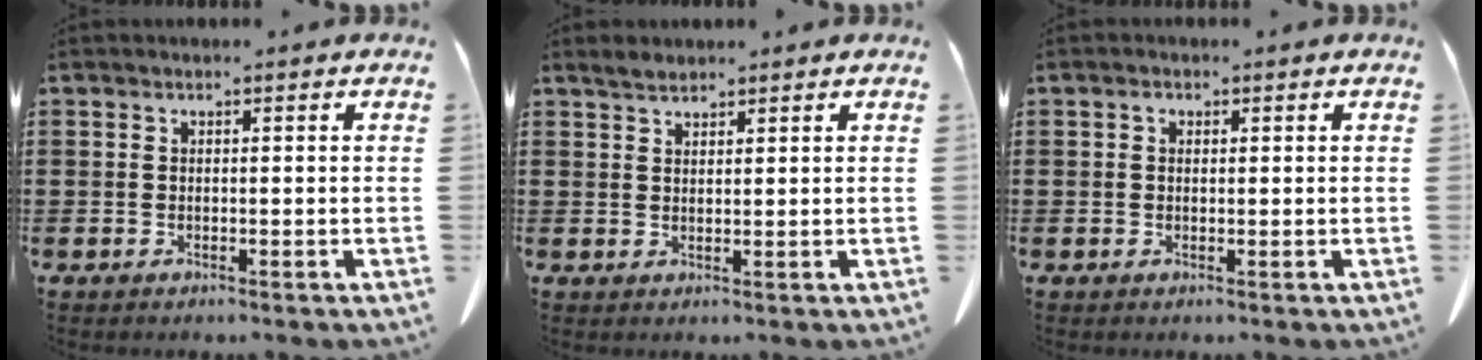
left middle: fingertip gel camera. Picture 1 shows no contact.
{"total": 1.8, "force": [1.7, 0.5, 0.6], "torque": [-0.016, 0.002, 0.033]}
{"total": 0.9, "force": [0.2, 0.6, 0.6], "torque": [-0.013, 0.006, 0.002]}